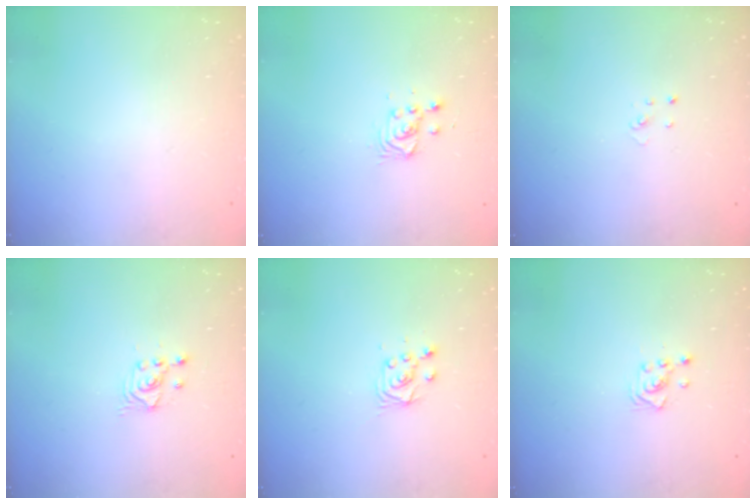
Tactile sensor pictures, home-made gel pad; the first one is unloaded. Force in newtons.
{"total": 3.1, "press": 3.1, "slide": 0.3}
{"total": 1.9, "press": 1.9, "slide": 0.2}
{"total": 2.7, "press": 2.7, "slide": 0.2}
{"total": 6.1, "press": 6.1, "slide": 0.5}
{"total": 2.9, "press": 2.8, "slide": 0.3}